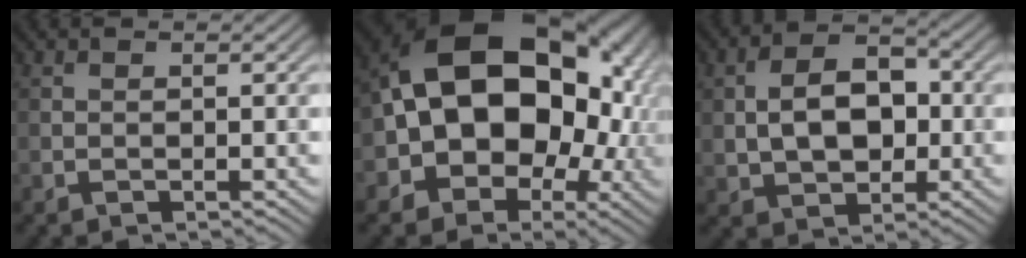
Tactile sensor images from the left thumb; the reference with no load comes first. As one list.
[{"total": 19.7, "force": [-0.5, 14.4, 13.6], "torque": [-0.196, -0.012, -0.008]}, {"total": 8.0, "force": [0.0, 5.4, 5.9], "torque": [-0.108, 0.004, -0.005]}]